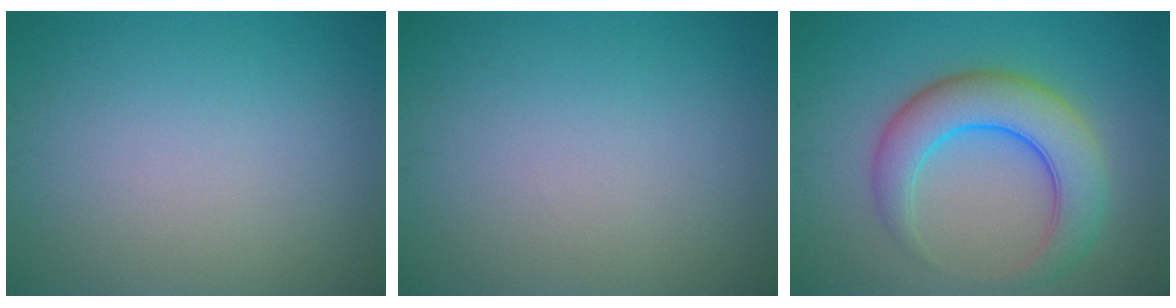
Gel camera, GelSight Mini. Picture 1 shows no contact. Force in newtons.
{"total": 0.0}
{"total": 6.8, "press": 6.8, "slide": 0.3}